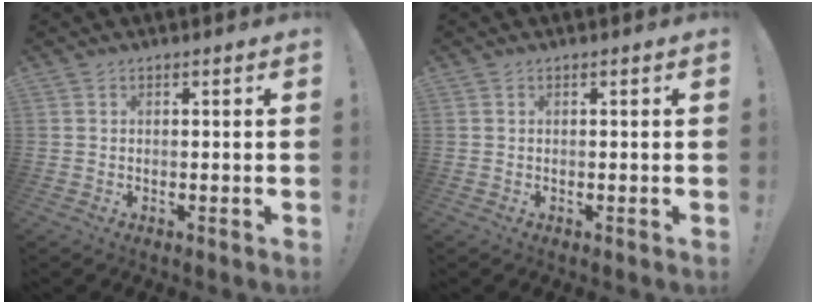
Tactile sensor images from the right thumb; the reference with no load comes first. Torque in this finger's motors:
{"motor_torque": [-0.10, 0.10, -0.28, 0.26, 0.07]}